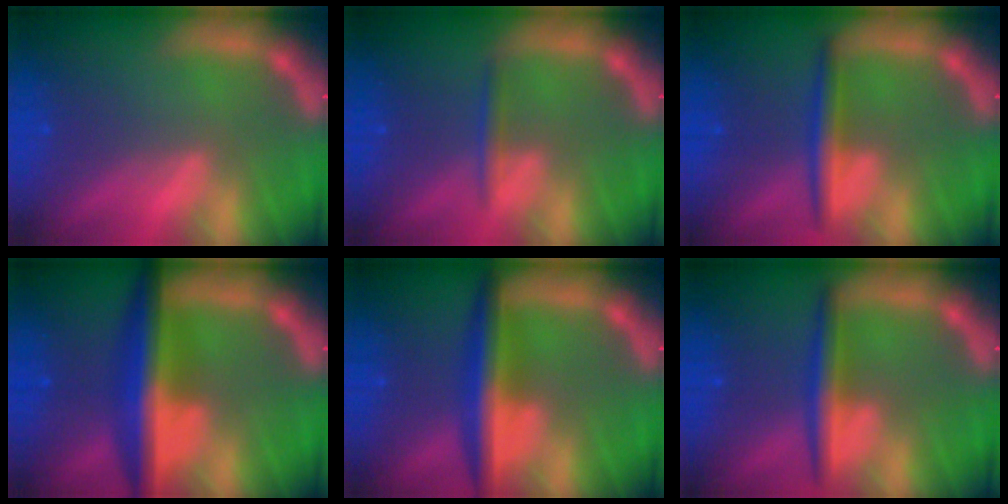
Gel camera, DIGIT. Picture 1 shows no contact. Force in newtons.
{"total": 1.4}
{"total": 3.0}
{"total": 7.4}
{"total": 5.5}
{"total": 3.5}